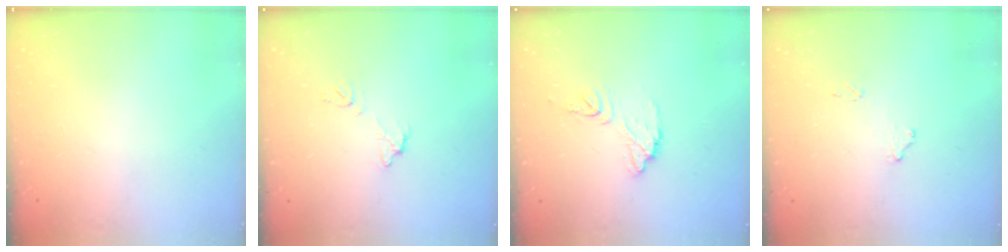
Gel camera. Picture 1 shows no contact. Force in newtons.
{"total": 6.5, "press": 6.5, "slide": 0.4}
{"total": 8.9, "press": 8.9, "slide": 0.6}
{"total": 7.9, "press": 7.8, "slide": 0.7}